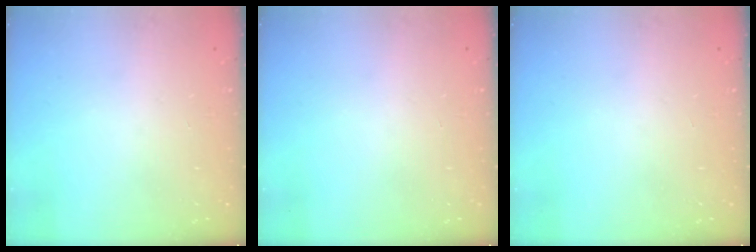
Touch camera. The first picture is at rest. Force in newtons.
{"total": 0.0}
{"total": 0.0}